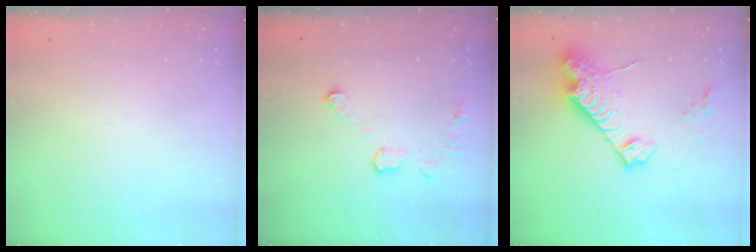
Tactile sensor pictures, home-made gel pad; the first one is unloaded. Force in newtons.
{"total": 5.1, "press": 5.1, "slide": 0.2}
{"total": 14.5, "press": 14.5, "slide": 1.1}